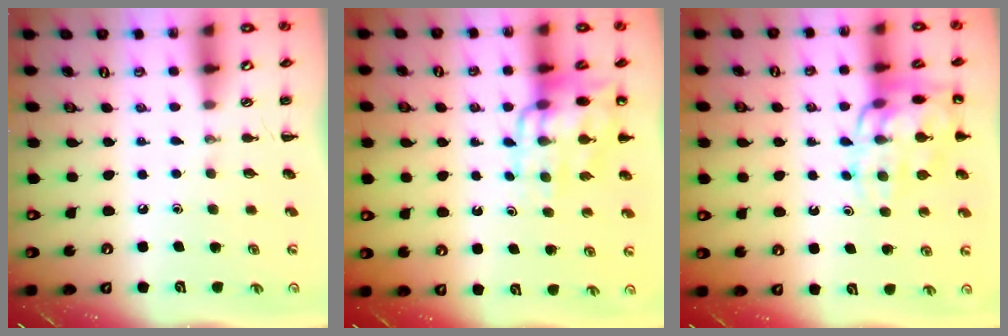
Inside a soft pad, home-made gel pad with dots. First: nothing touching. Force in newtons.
{"total": 12.6, "press": 12.3, "slide": 2.8}
{"total": 14.4, "press": 14.3, "slide": 1.6}